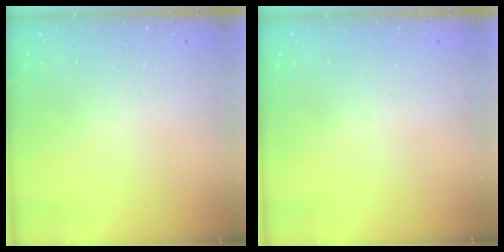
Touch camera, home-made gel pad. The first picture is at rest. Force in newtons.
{"total": 0.0}